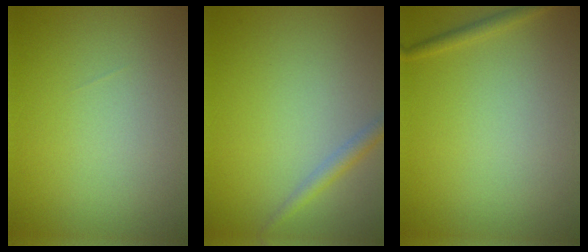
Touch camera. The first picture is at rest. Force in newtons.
{"total": 1.6, "press": 1.6, "slide": 0.1}
{"total": 1.0, "press": 1.0, "slide": 0.0}